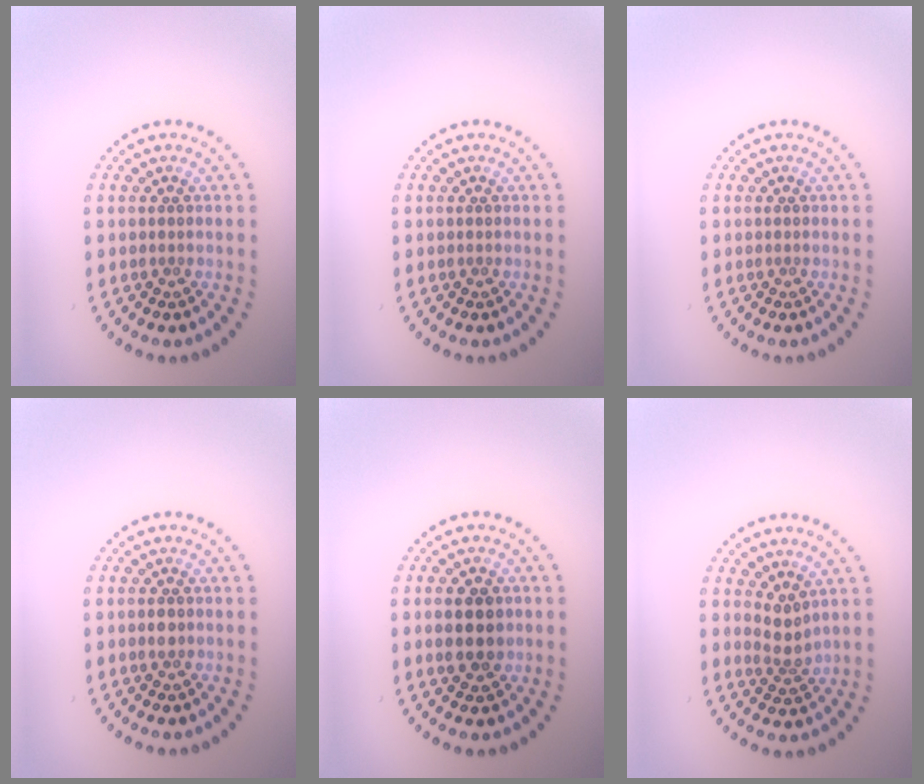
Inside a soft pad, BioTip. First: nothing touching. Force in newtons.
{"total": 0.0}
{"total": 0.0}
{"total": 1.1, "press": 1.1, "slide": 0.2}
{"total": 3.4, "press": 3.4, "slide": 0.2}
{"total": 1.9, "press": 1.4, "slide": 1.3}